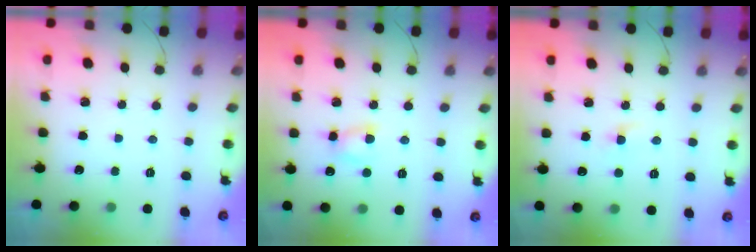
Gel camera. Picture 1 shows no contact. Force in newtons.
{"total": 4.2, "press": 4.1, "slide": 1.0}
{"total": 1.5, "press": 1.2, "slide": 0.8}